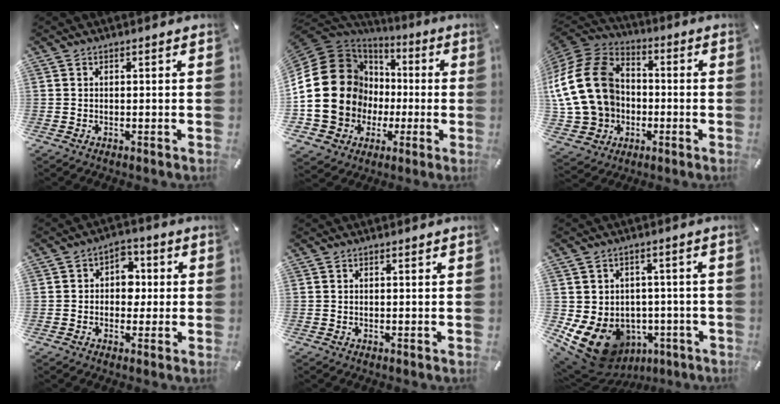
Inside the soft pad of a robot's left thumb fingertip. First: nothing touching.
{"total": 24.8, "force": [-0.5, 21.0, 13.1], "torque": [-0.285, -0.008, 0.026]}
{"total": 21.9, "force": [-0.1, 17.8, 12.6], "torque": [-0.276, 0.015, 0.006]}
{"total": 6.3, "force": [-0.1, 5.4, 3.3], "torque": [-0.040, 0.009, -0.007]}
{"total": 0.0}
{"total": 12.8, "force": [-5.0, 10.1, 6.0], "torque": [-0.131, 0.004, -0.084]}